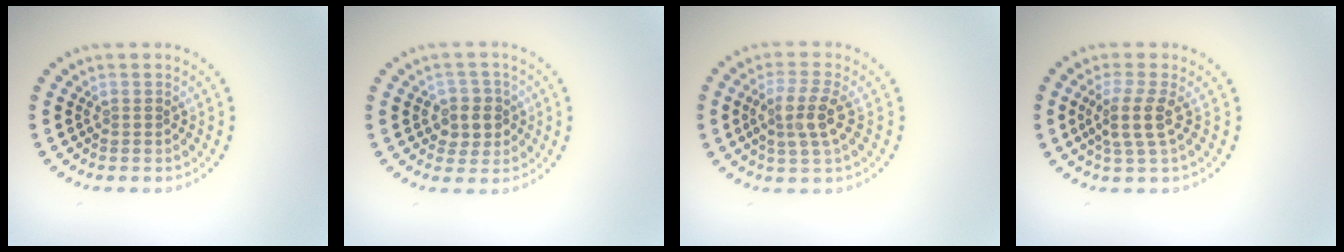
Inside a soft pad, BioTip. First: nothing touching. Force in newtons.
{"total": 2.7, "press": 2.5, "slide": 0.9}
{"total": 3.2, "press": 2.8, "slide": 1.6}
{"total": 2.8, "press": 2.3, "slide": 1.6}